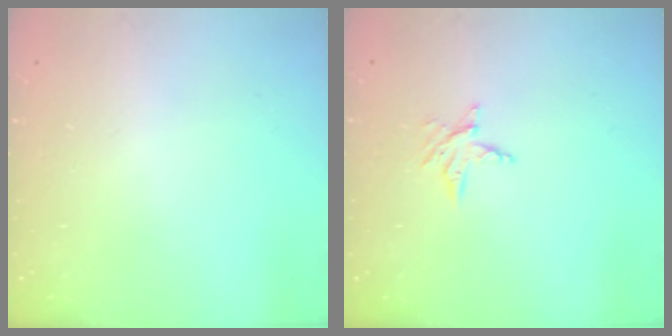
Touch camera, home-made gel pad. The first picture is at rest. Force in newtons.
{"total": 3.6, "press": 3.5, "slide": 0.5}